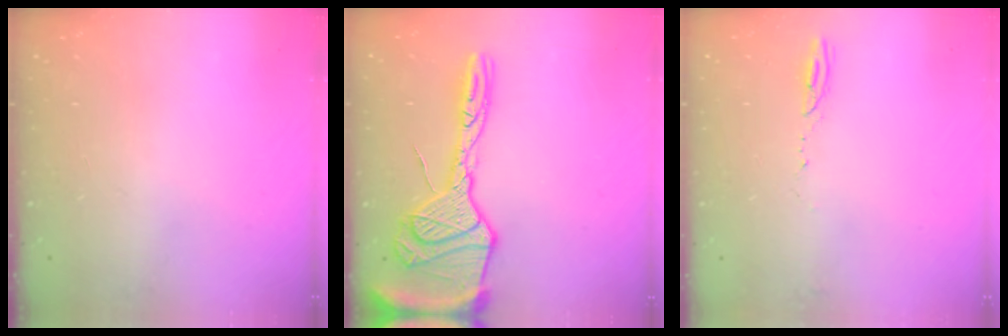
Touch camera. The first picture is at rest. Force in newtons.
{"total": 22.2, "press": 22.1, "slide": 2.0}
{"total": 3.3, "press": 3.3, "slide": 0.4}